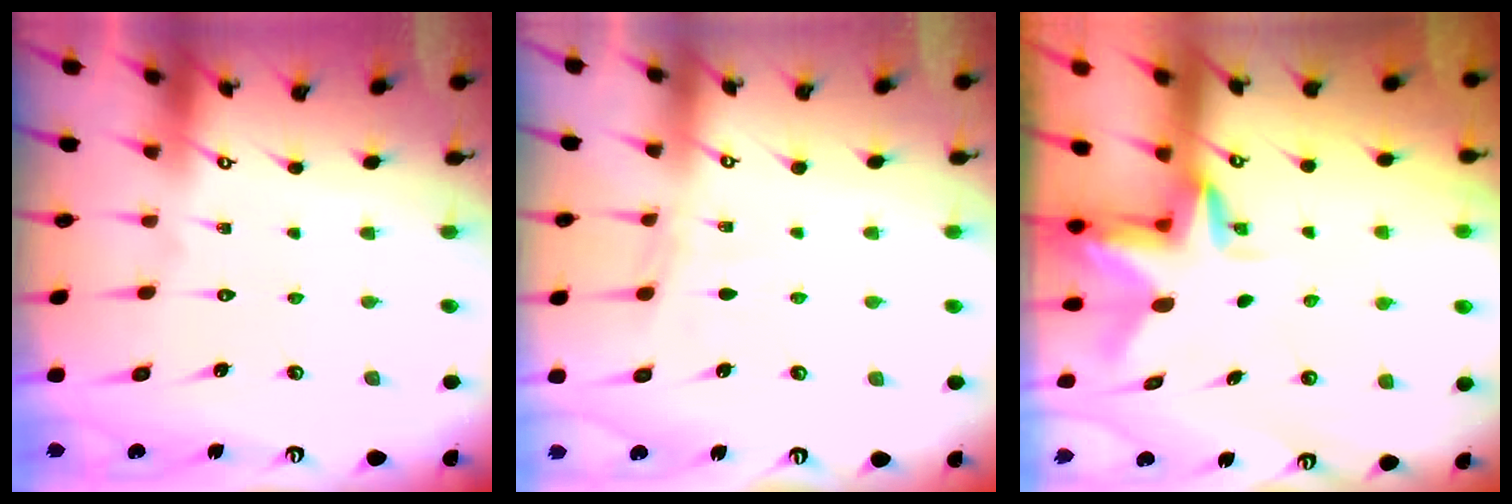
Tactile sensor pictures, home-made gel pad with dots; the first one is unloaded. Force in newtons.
{"total": 3.8, "press": 3.7, "slide": 0.5}
{"total": 3.5, "press": 3.5, "slide": 0.3}